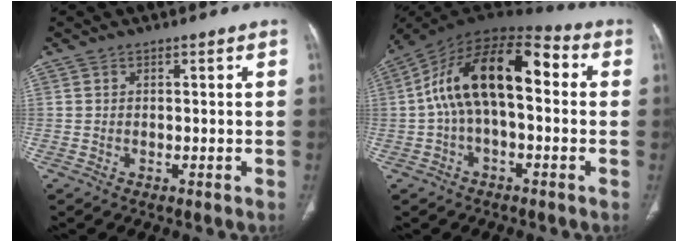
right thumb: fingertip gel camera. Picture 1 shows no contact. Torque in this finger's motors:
{"motor_torque": [2.48, 2.53, 0.98, -0.71, 0.34]}